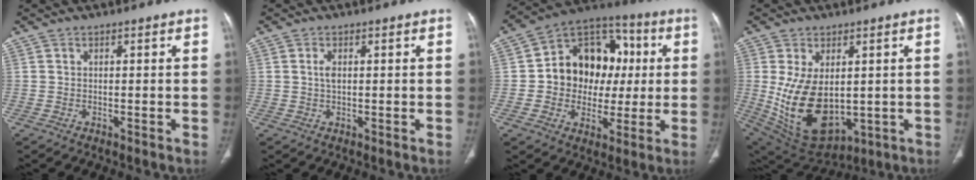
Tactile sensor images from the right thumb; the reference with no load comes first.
{"total": 3.0, "force": [0.6, 1.5, 2.5], "torque": [-0.049, 0.000, 0.013]}
{"total": 17.7, "force": [1.3, 14.0, 10.7], "torque": [-0.105, 0.028, 0.018]}
{"total": 16.0, "force": [0.0, 9.5, 12.8], "torque": [-0.226, -0.016, 0.035]}